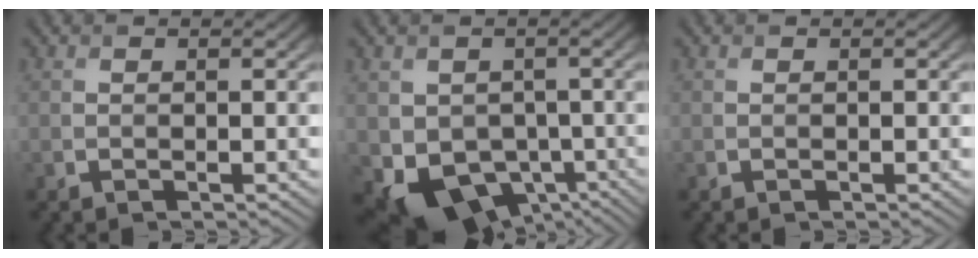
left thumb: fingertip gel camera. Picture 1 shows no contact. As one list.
[{"total": 8.3, "force": [-2.0, 6.7, 4.4], "torque": [-0.080, -0.034, -0.028]}, {"total": 0.0}]